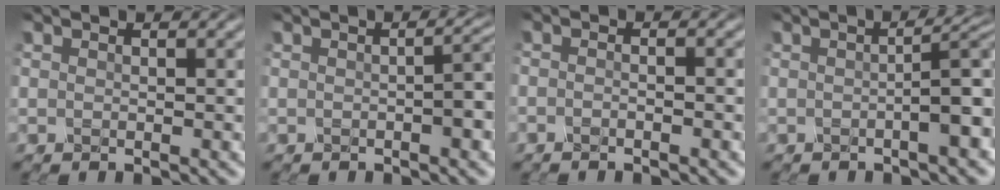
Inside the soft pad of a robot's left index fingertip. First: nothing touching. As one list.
[{"total": 4.2, "force": [-0.4, 1.7, 3.8], "torque": [-0.036, 0.013, -0.008]}, {"total": 1.1, "force": [-0.8, 0.2, 0.8], "torque": [-0.004, -0.013, -0.024]}, {"total": 5.6, "force": [-0.5, 1.5, 5.3], "torque": [-0.053, 0.011, -0.010]}]